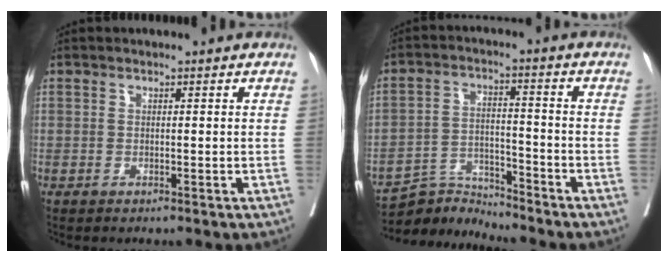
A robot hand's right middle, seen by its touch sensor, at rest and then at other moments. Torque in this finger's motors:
{"motor_torque": [-0.05, 0.06, -0.10, -0.04]}